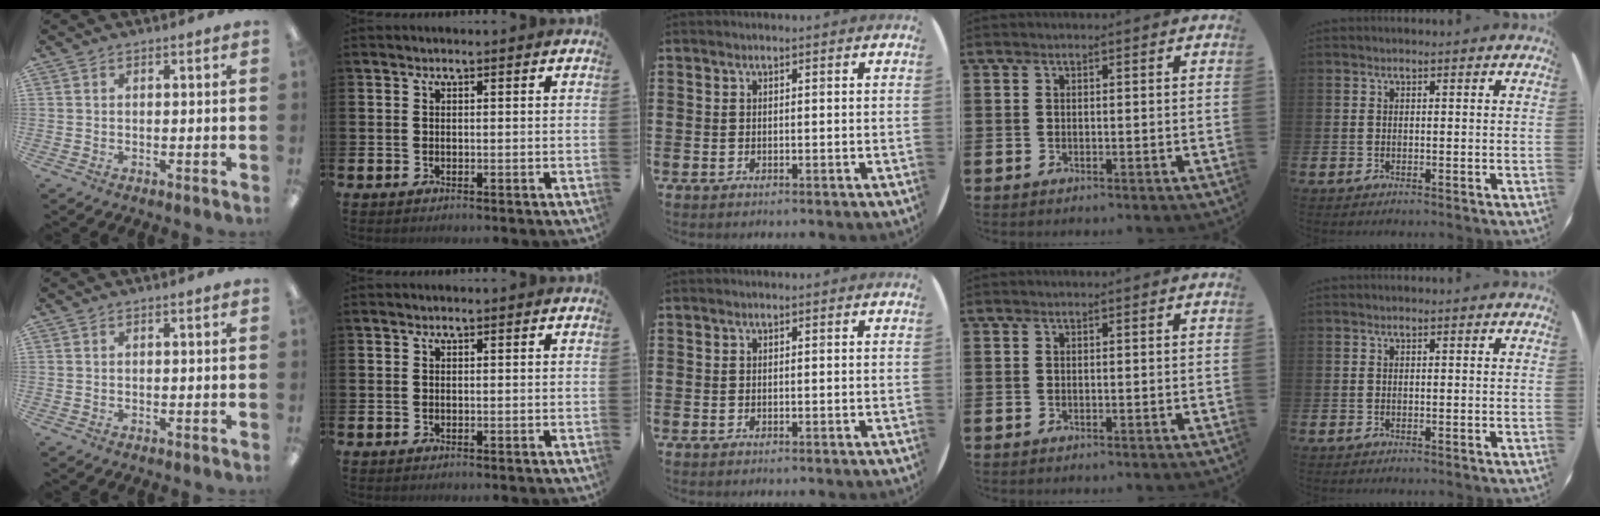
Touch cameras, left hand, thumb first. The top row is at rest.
{}